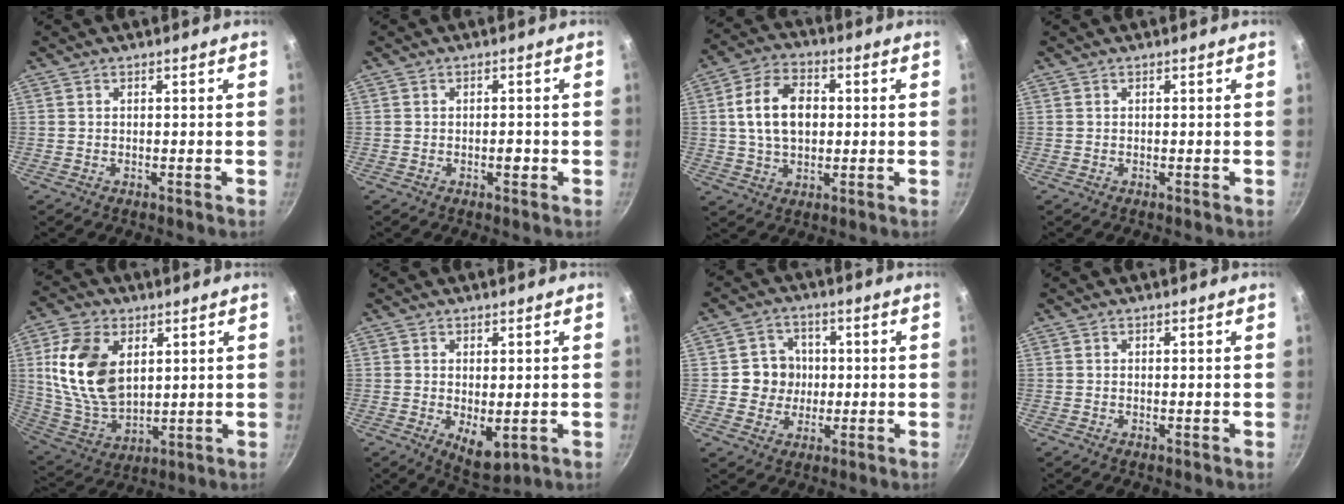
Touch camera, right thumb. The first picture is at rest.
{"total": 1.6, "force": [-0.6, 0.9, 1.2], "torque": [-0.011, 0.009, -0.009]}
{"total": 11.9, "force": [1.3, 8.1, 8.7], "torque": [-0.136, 0.016, 0.015]}
{"total": 0.0}
{"total": 17.3, "force": [4.2, 11.1, 12.5], "torque": [-0.219, -0.019, 0.092]}
{"total": 6.4, "force": [-0.9, 3.1, 5.5], "torque": [-0.074, -0.016, -0.001]}
{"total": 7.0, "force": [0.1, 6.7, 2.1], "torque": [0.006, 0.010, -0.006]}
{"total": 0.0}